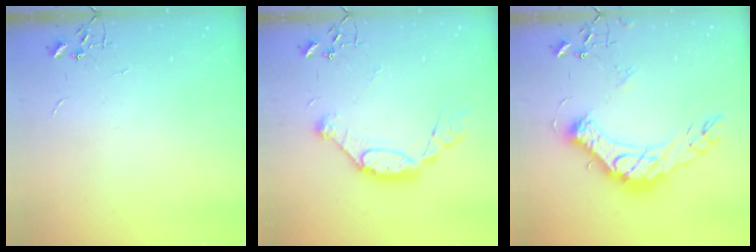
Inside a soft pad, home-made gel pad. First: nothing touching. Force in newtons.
{"total": 12.9, "press": 12.9, "slide": 0.8}
{"total": 21.8, "press": 21.7, "slide": 2.2}